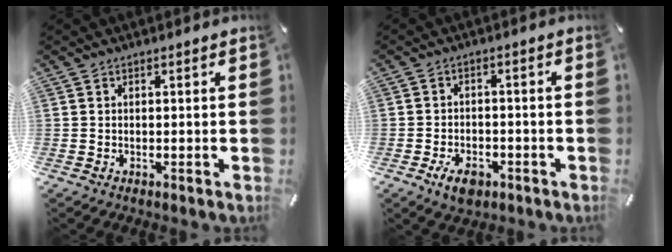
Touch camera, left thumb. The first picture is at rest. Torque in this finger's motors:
{"motor_torque": [0.09, 0.22, 0.01, 0.07, 0.02]}